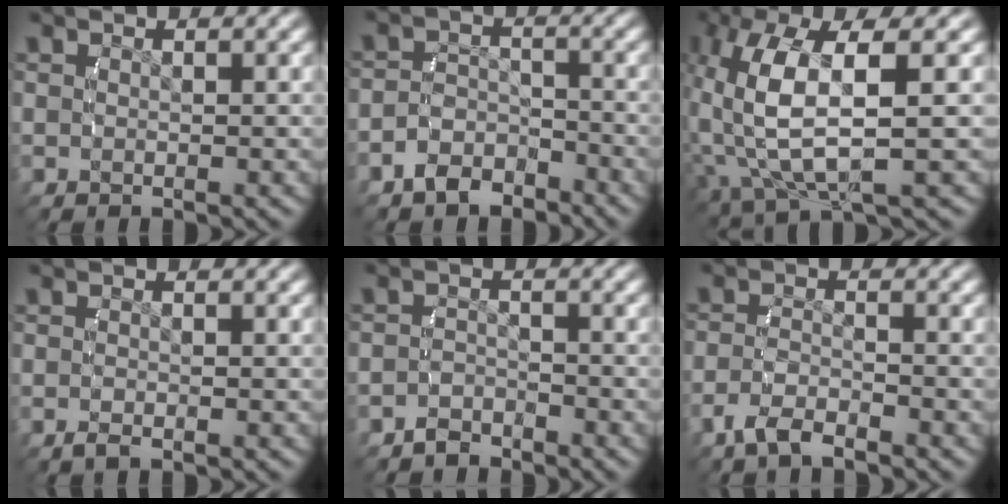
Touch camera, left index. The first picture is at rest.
{"total": 4.2, "force": [-3.1, 2.7, 1.3], "torque": [-0.024, -0.011, -0.053]}
{"total": 9.2, "force": [0.8, 4.8, 7.9], "torque": [-0.187, -0.010, 0.026]}
{"total": 1.0, "force": [-0.7, -0.4, 0.5], "torque": [-0.013, -0.002, -0.011]}
{"total": 2.3, "force": [-2.2, 0.8, 0.0], "torque": [-0.004, -0.012, -0.035]}
{"total": 2.6, "force": [-2.2, 0.5, 1.3], "torque": [-0.030, -0.006, -0.037]}